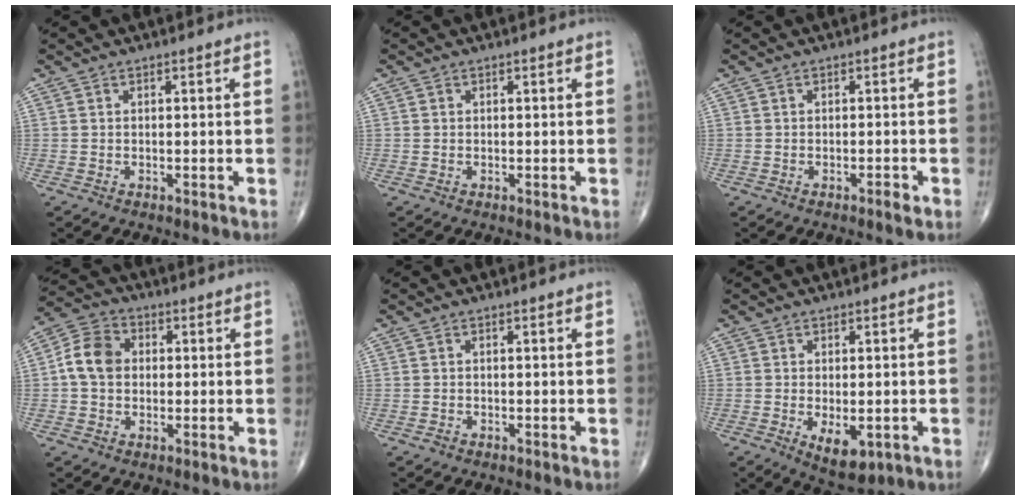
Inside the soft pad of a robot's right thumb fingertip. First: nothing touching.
{"total": 0.0}
{"total": 1.4, "force": [-0.8, 0.3, 1.1], "torque": [-0.018, -0.001, -0.014]}
{"total": 8.0, "force": [0.4, 6.4, 4.8], "torque": [-0.079, 0.020, -0.003]}
{"total": 0.5, "force": [-0.4, 0.3, 0.2], "torque": [-0.003, 0.000, -0.010]}
{"total": 6.4, "force": [-1.7, 3.2, 5.3], "torque": [-0.077, -0.011, -0.015]}